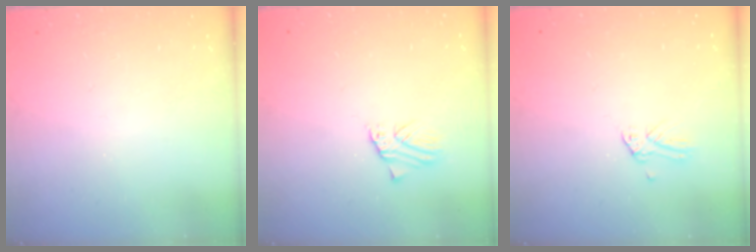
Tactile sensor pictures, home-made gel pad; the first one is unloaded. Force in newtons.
{"total": 1.7, "press": 1.6, "slide": 0.2}
{"total": 0.0}